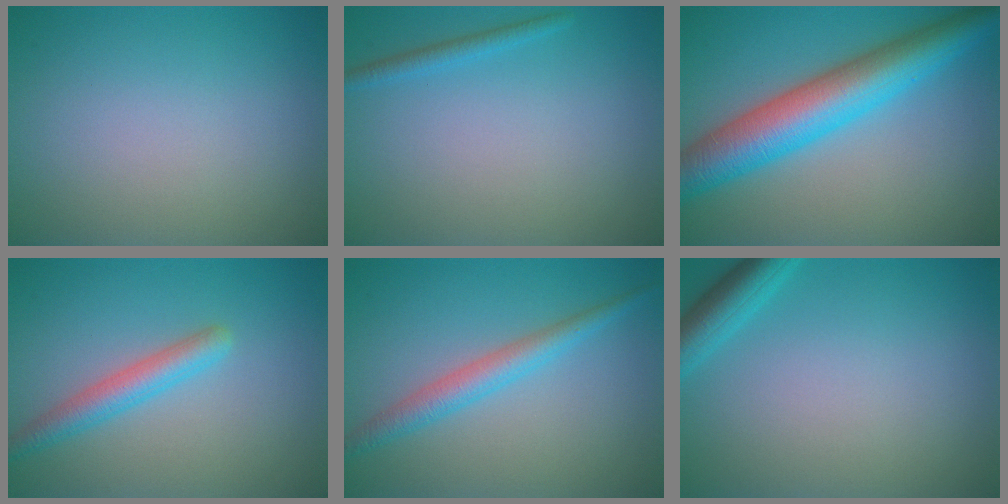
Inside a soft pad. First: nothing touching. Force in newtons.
{"total": 1.3, "press": 1.3, "slide": 0.0}
{"total": 8.7, "press": 8.7, "slide": 0.0}
{"total": 2.9, "press": 2.9, "slide": 0.1}
{"total": 2.9, "press": 2.9, "slide": 0.0}
{"total": 2.9, "press": 2.9, "slide": 0.2}